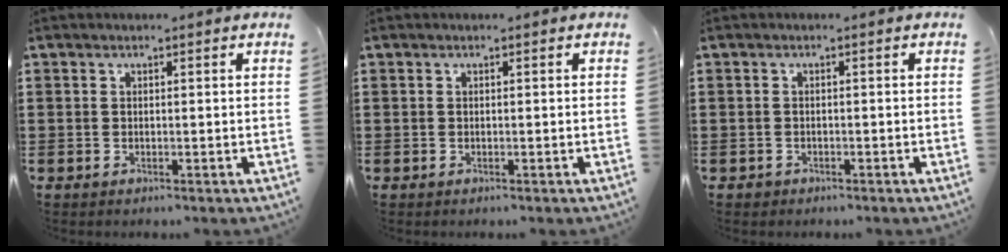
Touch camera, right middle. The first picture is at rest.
{"total": 0.0}
{"total": 0.5, "force": [-0.4, 0.3, 0.0], "torque": [-0.002, 0.001, -0.009]}